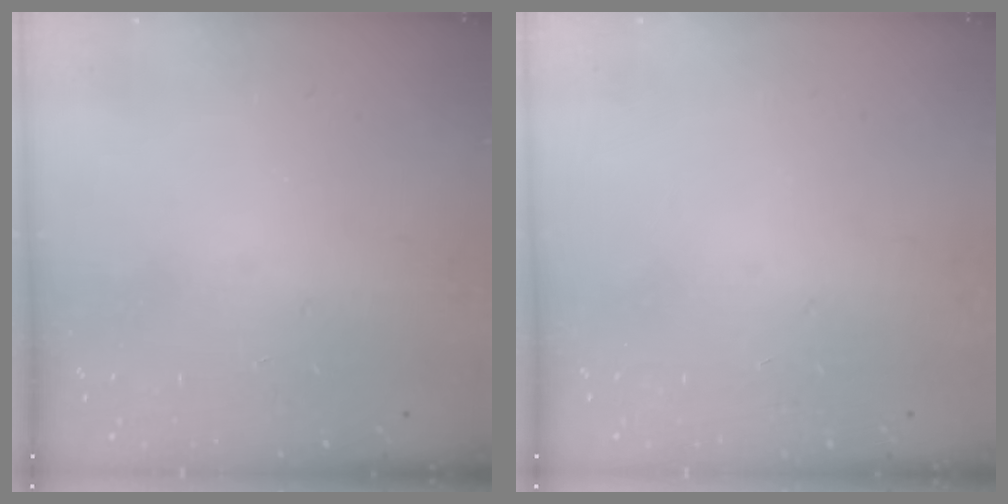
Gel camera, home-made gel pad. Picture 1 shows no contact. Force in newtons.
{"total": 0.0}